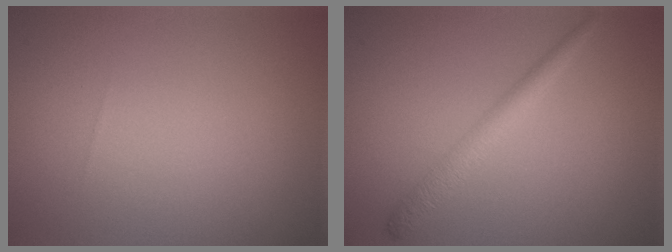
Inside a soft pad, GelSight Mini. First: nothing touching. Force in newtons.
{"total": 2.4, "press": 2.4, "slide": 0.1}